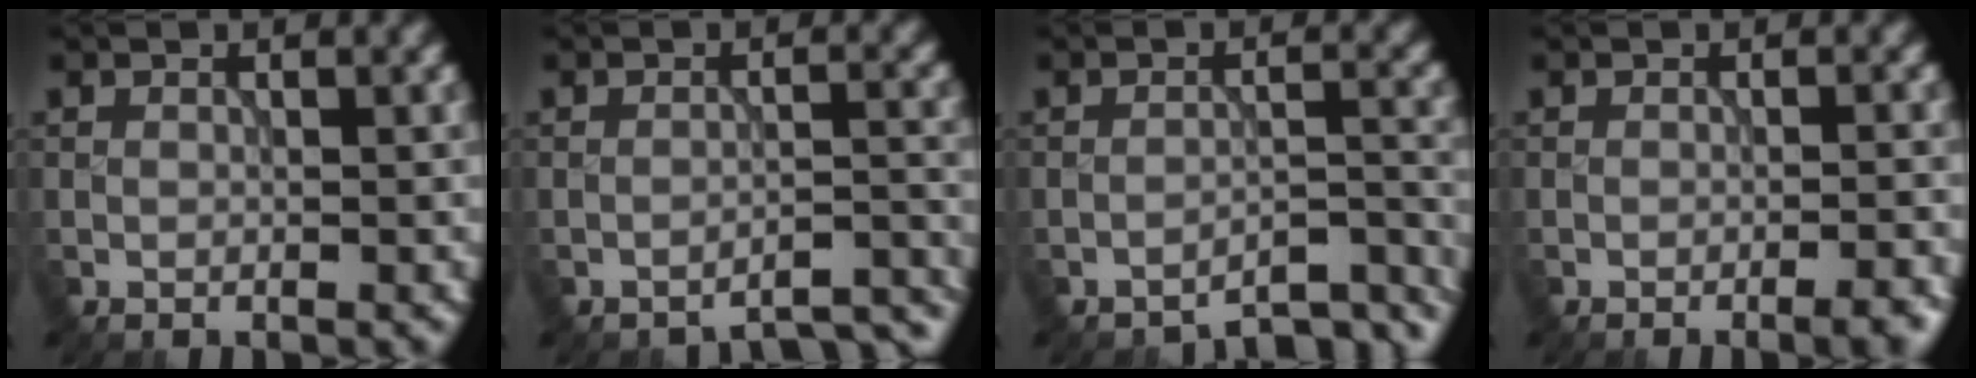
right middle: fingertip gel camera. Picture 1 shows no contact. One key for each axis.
{"total": 3.9, "fx": -3.7, "fy": 0.4, "fz": 0.9, "tx": -0.003, "ty": 0.000, "tz": -0.048}
{"total": 4.6, "fx": -4.4, "fy": 0.6, "fz": 1.2, "tx": -0.010, "ty": -0.004, "tz": -0.060}
{"total": 2.7, "fx": -1.6, "fy": 0.6, "fz": 2.1, "tx": -0.021, "ty": 0.002, "tz": -0.019}